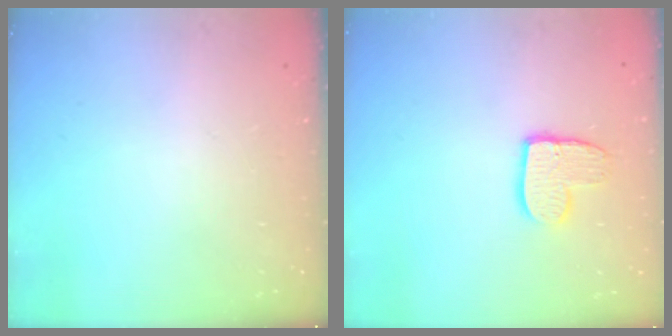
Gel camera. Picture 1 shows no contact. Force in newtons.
{"total": 9.2, "press": 9.2, "slide": 0.2}